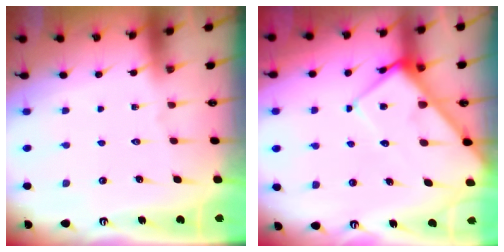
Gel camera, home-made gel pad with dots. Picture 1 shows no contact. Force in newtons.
{"total": 10.1, "press": 10.1, "slide": 0.8}